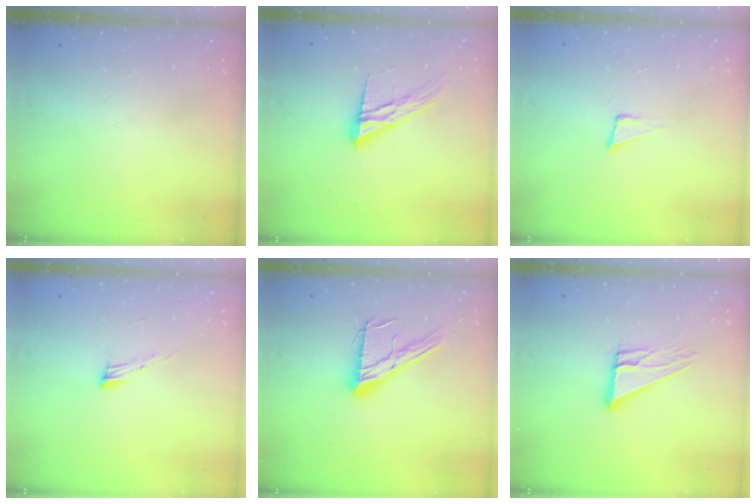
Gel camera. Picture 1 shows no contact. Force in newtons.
{"total": 13.1, "press": 13.1, "slide": 1.0}
{"total": 4.1, "press": 2.6, "slide": 3.2}
{"total": 7.7, "press": 7.6, "slide": 1.2}
{"total": 13.9, "press": 13.8, "slide": 1.3}
{"total": 10.7, "press": 10.7, "slide": 0.7}